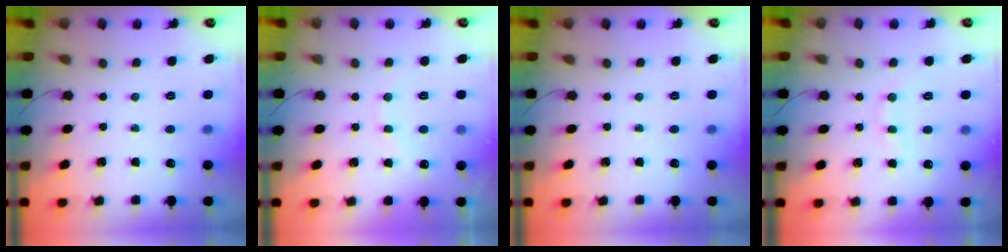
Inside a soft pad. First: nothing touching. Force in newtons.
{"total": 8.1, "press": 8.0, "slide": 1.2}
{"total": 0.0}
{"total": 8.4, "press": 8.3, "slide": 1.6}